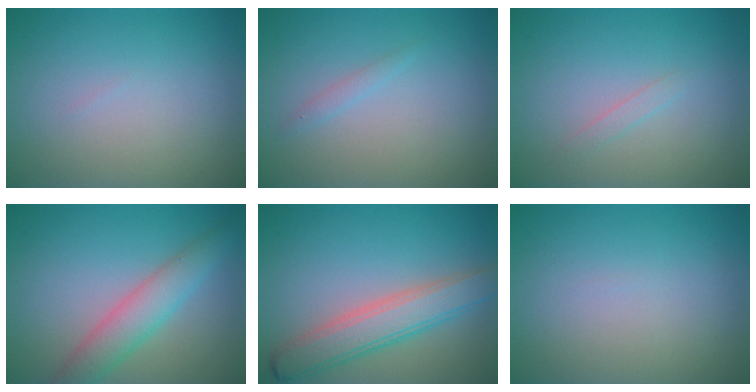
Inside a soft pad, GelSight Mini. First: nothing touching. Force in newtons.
{"total": 0.8, "press": 0.8, "slide": 0.1}
{"total": 0.8, "press": 0.8, "slide": 0.0}
{"total": 4.1, "press": 4.1, "slide": 0.1}
{"total": 4.8, "press": 4.8, "slide": 0.2}
{"total": 0.0}